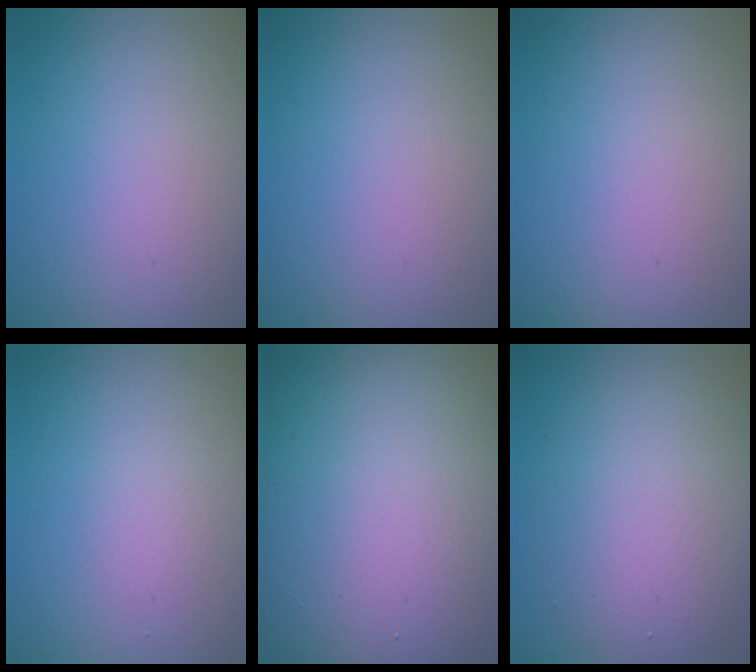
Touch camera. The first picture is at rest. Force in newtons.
{"total": 0.0}
{"total": 0.0}
{"total": 0.8, "press": 0.8, "slide": 0.0}
{"total": 20.6, "press": 20.5, "slide": 1.3}
{"total": 5.6, "press": 5.6, "slide": 0.2}